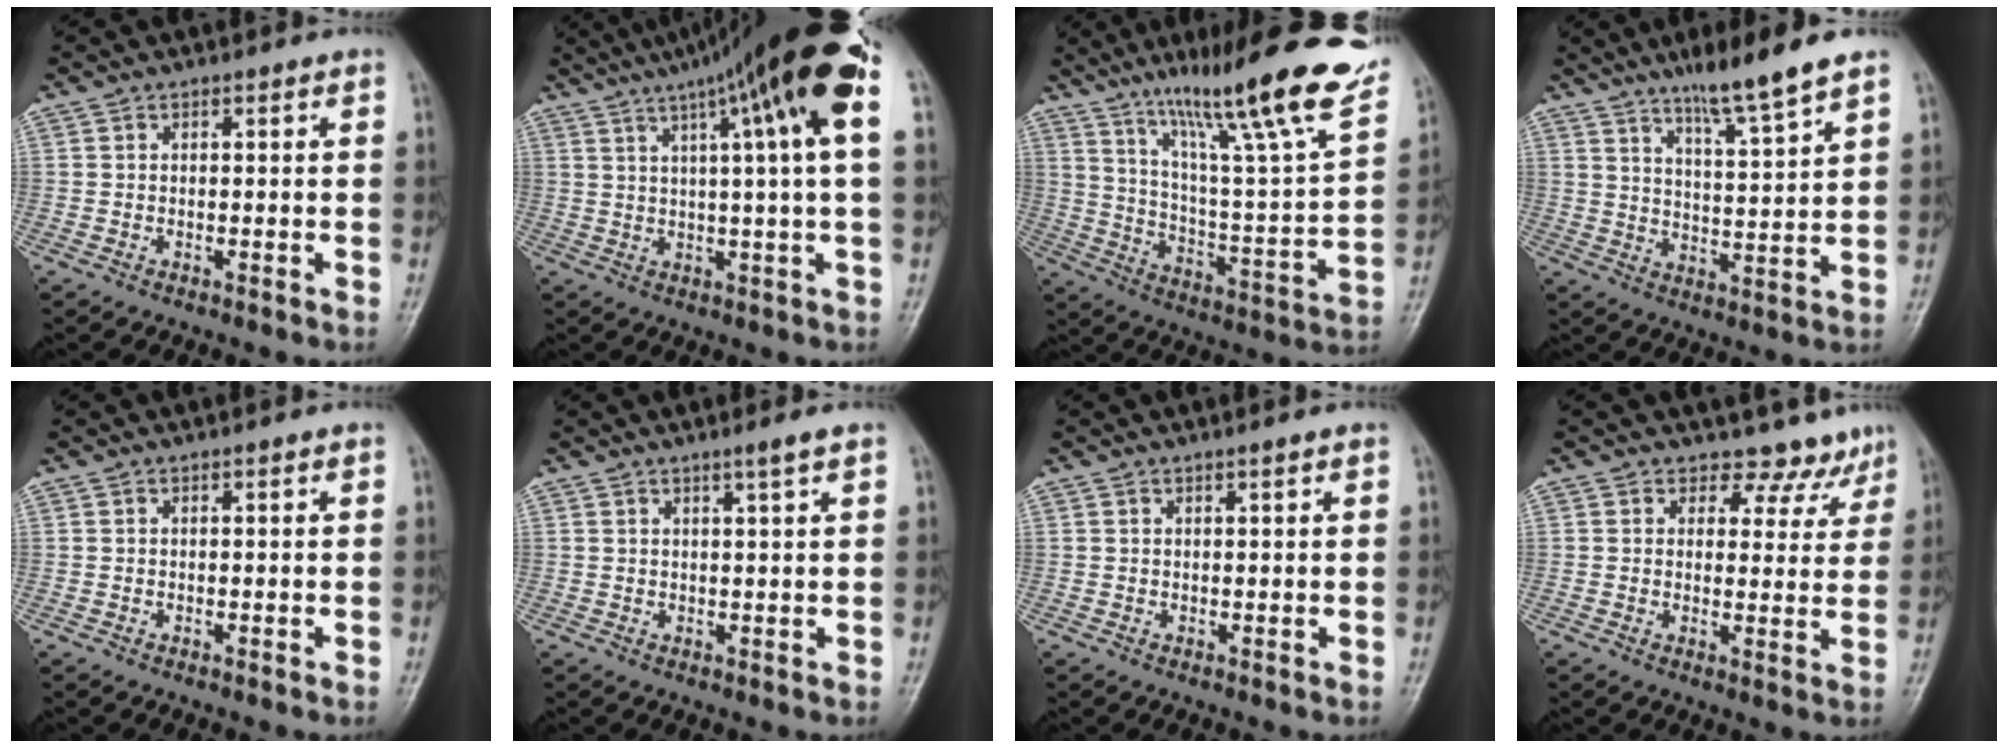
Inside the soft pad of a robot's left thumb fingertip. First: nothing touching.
{"total": 19.2, "force": [8.1, 1.5, 17.4], "torque": [-0.268, 0.022, 0.115]}
{"total": 26.1, "force": [17.3, 2.9, 19.4], "torque": [-0.277, -0.056, 0.272]}
{"total": 10.4, "force": [7.6, 0.2, 7.1], "torque": [-0.114, -0.046, 0.132]}
{"total": 0.0}
{"total": 2.0, "force": [1.3, -0.4, 1.5], "torque": [-0.027, -0.012, 0.025]}
{"total": 0.8, "force": [0.5, -0.1, 0.5], "torque": [-0.012, -0.004, 0.011]}
{"total": 6.4, "force": [5.3, 3.6, 0.1], "torque": [0.036, -0.035, 0.049]}